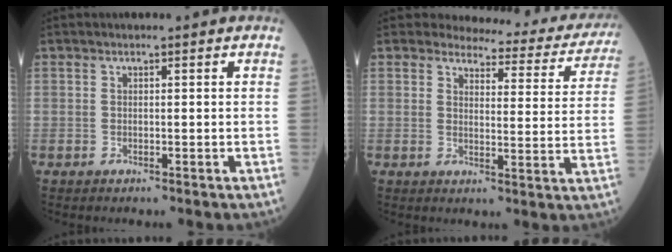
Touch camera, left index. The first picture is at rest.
{"total": 14.4, "force": [13.8, 3.5, 2.1], "torque": [0.005, -0.059, 0.132]}